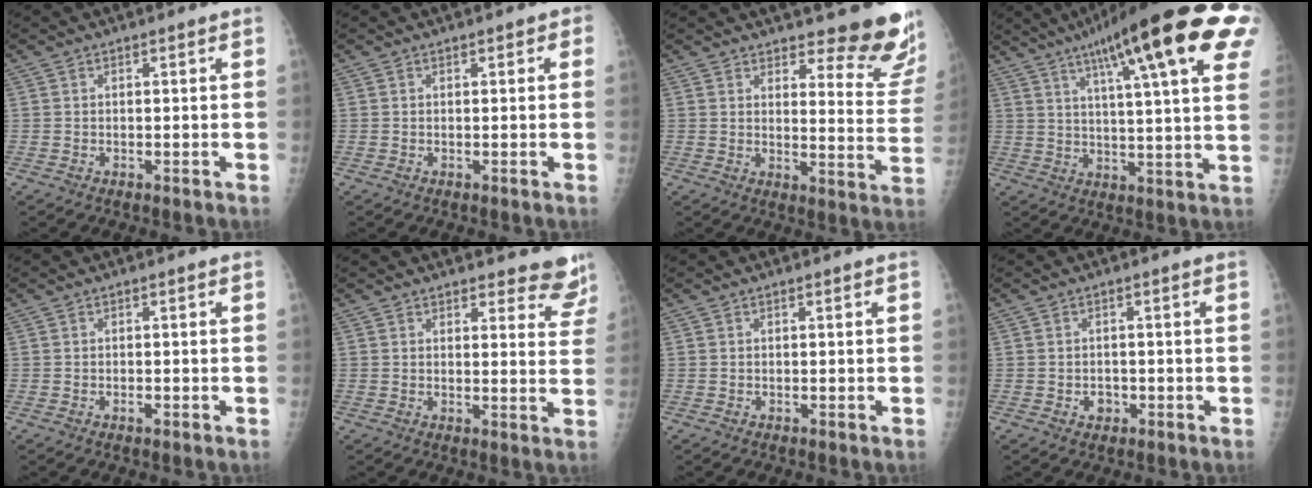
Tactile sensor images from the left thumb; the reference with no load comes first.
{"total": 1.2, "force": [0.5, 0.9, 0.7], "torque": [0.006, 0.002, 0.001]}
{"total": 14.1, "force": [12.1, 3.5, 6.2], "torque": [-0.032, -0.109, 0.135]}
{"total": 26.6, "force": [13.7, 4.8, 22.3], "torque": [-0.300, -0.006, 0.187]}
{"total": 0.8, "force": [-0.4, 0.4, 0.5], "torque": [-0.009, 0.000, -0.007]}
{"total": 8.0, "force": [7.5, 2.5, 1.3], "torque": [0.033, -0.047, 0.063]}
{"total": 0.0}
{"total": 2.0, "force": [-0.7, 1.7, 0.8], "torque": [-0.002, 0.005, -0.008]}